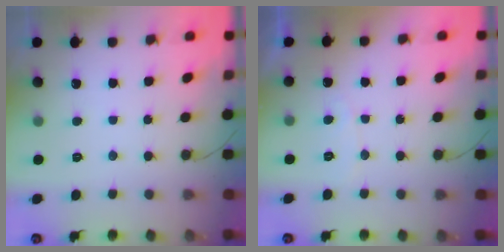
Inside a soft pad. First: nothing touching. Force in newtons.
{"total": 3.4, "press": 3.4, "slide": 0.2}